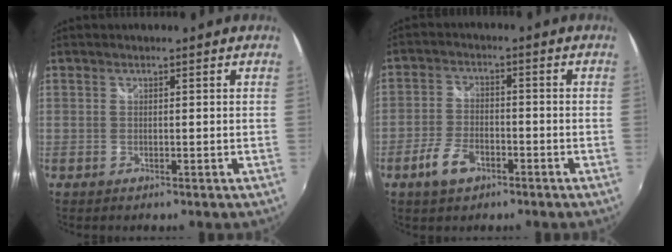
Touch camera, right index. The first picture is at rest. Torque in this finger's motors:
{"motor_torque": [0.38, -0.14, 0.16, 0.03]}